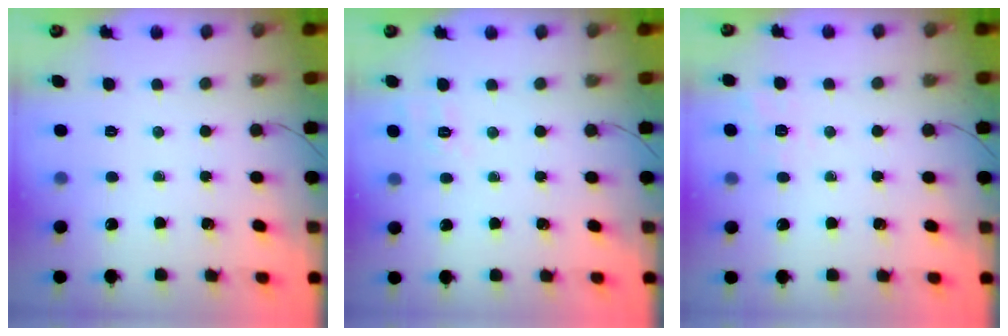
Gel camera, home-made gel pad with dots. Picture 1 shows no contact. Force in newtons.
{"total": 2.0, "press": 0.6, "slide": 1.9}
{"total": 1.7, "press": 0.9, "slide": 1.5}